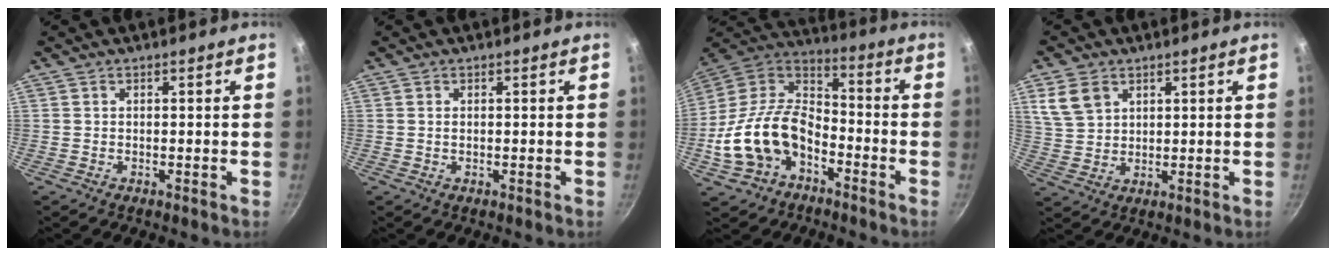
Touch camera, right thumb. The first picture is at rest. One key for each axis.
{"total": 0.7, "fx": 0.1, "fy": 0.4, "fz": 0.6, "tx": -0.010, "ty": 0.001, "tz": 0.002}
{"total": 18.6, "fx": -6.6, "fy": 12.1, "fz": 12.5, "tx": -0.217, "ty": 0.057, "tz": -0.135}
{"total": 6.7, "fx": 3.1, "fy": 4.8, "fz": 3.5, "tx": -0.055, "ty": -0.005, "tz": 0.071}